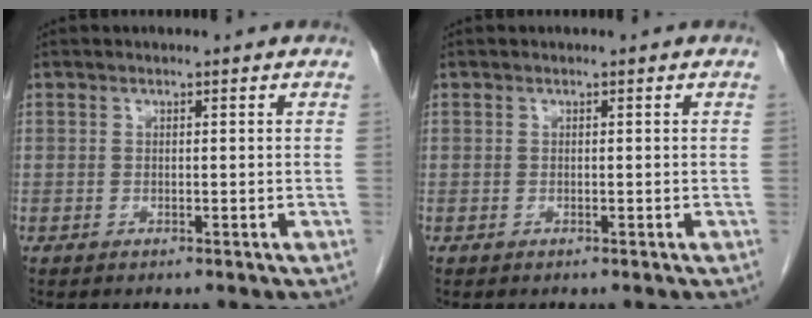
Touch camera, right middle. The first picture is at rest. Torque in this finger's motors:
{"motor_torque": [0.07, -0.02, -0.03, 0.01]}